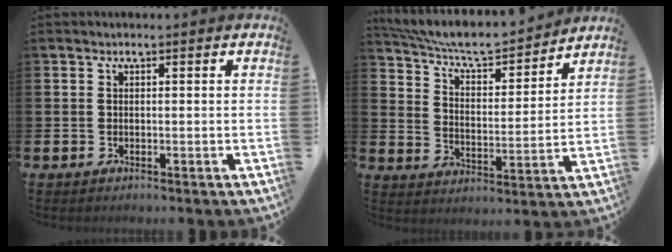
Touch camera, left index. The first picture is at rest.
{"total": 7.0, "force": [6.5, 1.3, 2.2], "torque": [-0.075, -0.049, 0.110]}